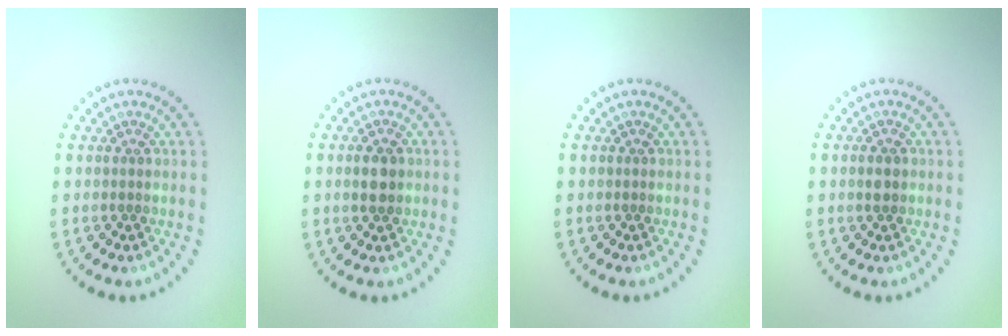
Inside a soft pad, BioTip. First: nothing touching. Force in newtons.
{"total": 2.4, "press": 2.4, "slide": 0.2}
{"total": 0.0}
{"total": 1.5, "press": 1.5, "slide": 0.1}